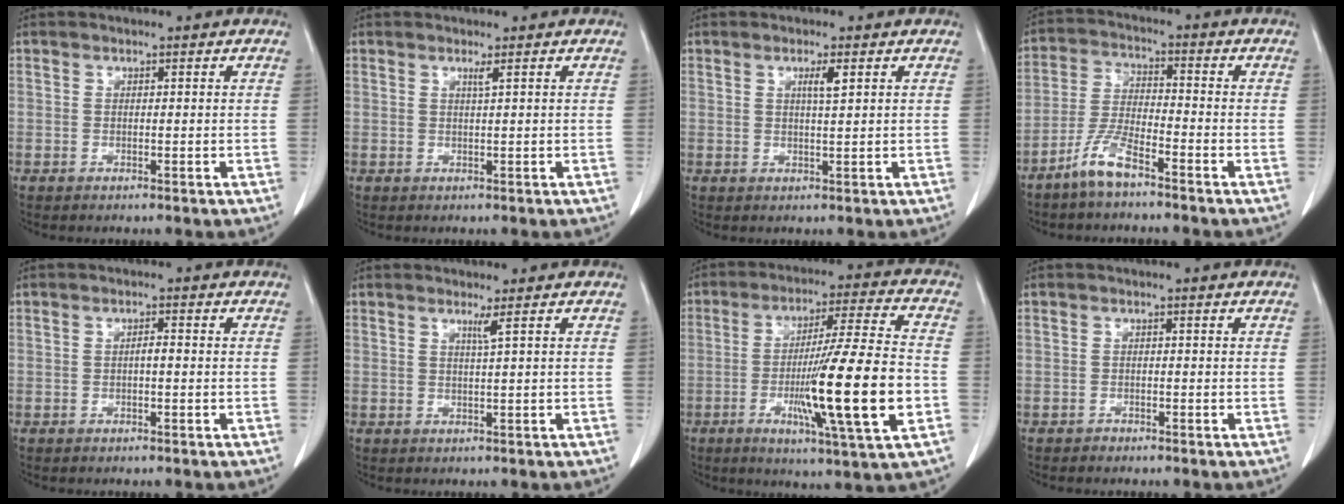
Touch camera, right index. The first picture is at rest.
{"total": 0.8, "force": [0.5, -0.3, 0.6], "torque": [-0.020, -0.006, 0.012]}
{"total": 2.1, "force": [0.9, -0.1, 1.9], "torque": [-0.035, -0.003, 0.015]}
{"total": 6.3, "force": [-4.7, 1.0, 4.1], "torque": [-0.097, -0.007, -0.097]}
{"total": 1.2, "force": [-0.2, 0.2, 1.2], "torque": [-0.019, 0.003, -0.003]}
{"total": 1.3, "force": [0.7, -0.6, 0.9], "torque": [-0.027, -0.010, 0.017]}
{"total": 17.6, "force": [-4.1, -0.2, 17.1], "torque": [-0.287, -0.015, -0.068]}
{"total": 0.5, "force": [-0.5, 0.2, -0.1], "torque": [-0.006, 0.000, -0.009]}